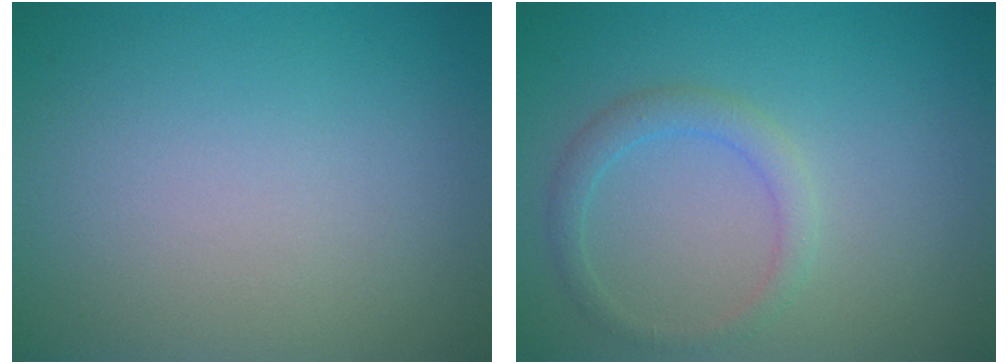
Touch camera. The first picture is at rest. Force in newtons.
{"total": 2.0, "press": 2.0, "slide": 0.1}